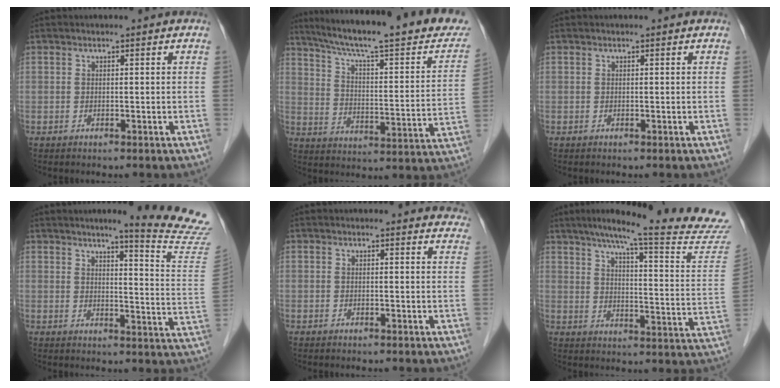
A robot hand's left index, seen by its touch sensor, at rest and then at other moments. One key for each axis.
{"total": 26.3, "fx": 22.1, "fy": 3.0, "fz": 13.9, "tx": -0.212, "ty": -0.024, "tz": 0.294}
{"total": 0.0}
{"total": 15.1, "fx": 13.7, "fy": -2.1, "fz": 5.9, "tx": -0.079, "ty": -0.106, "tz": 0.147}
{"total": 7.4, "fx": 7.2, "fy": 1.8, "fz": 0.9, "tx": 0.021, "ty": -0.007, "tz": 0.046}
{"total": 25.5, "fx": 22.5, "fy": -0.5, "fz": 11.9, "tx": -0.171, "ty": -0.078, "tz": 0.276}